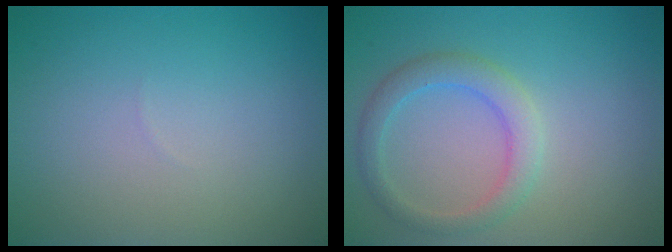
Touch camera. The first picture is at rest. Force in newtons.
{"total": 2.9, "press": 2.9, "slide": 0.1}